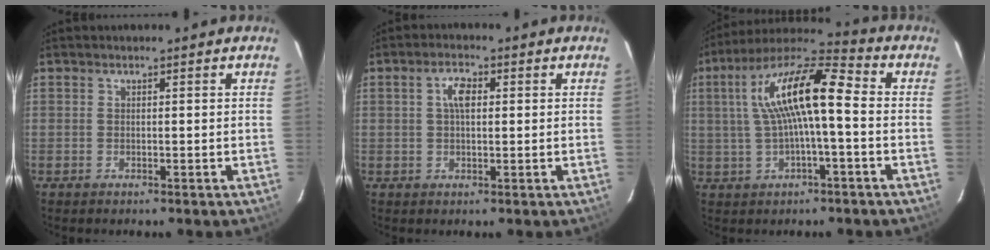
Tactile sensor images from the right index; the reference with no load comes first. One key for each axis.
{"total": 3.6, "fx": 0.8, "fy": 1.8, "fz": 3.1, "tx": -0.058, "ty": 0.011, "tz": 0.015}
{"total": 14.2, "fx": 0.9, "fy": 3.2, "fz": 13.8, "tx": -0.260, "ty": 0.027, "tz": 0.012}